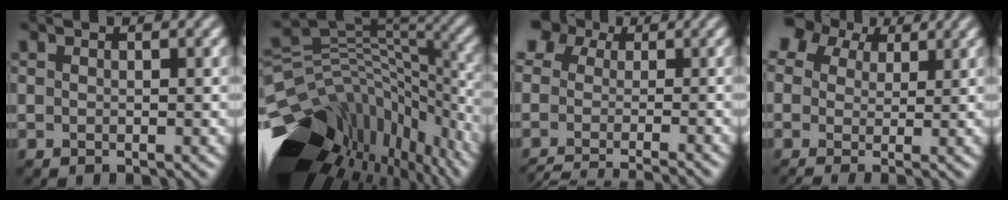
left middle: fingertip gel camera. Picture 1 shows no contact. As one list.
[{"total": 16.5, "force": [-8.9, 9.0, 10.5], "torque": [-0.201, 0.026, -0.126]}, {"total": 7.6, "force": [-4.0, 4.8, 4.3], "torque": [-0.045, -0.007, -0.056]}, {"total": 4.7, "force": [1.9, 3.3, 2.8], "torque": [-0.059, 0.007, 0.028]}]